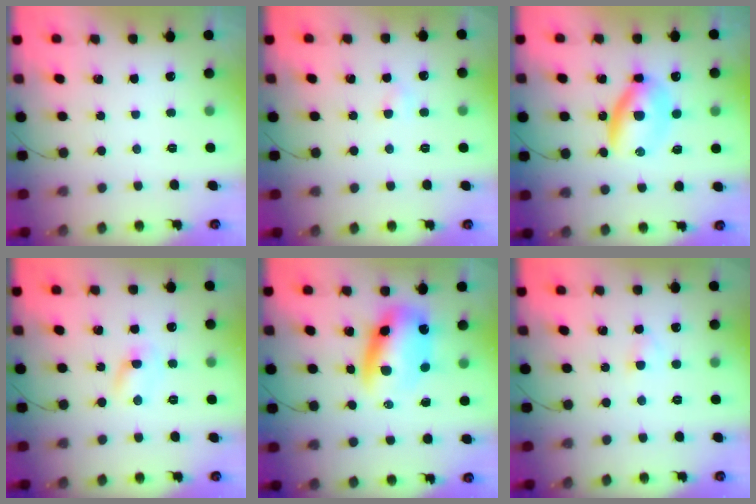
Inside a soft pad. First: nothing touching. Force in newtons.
{"total": 2.7, "press": 2.6, "slide": 0.9}
{"total": 7.4, "press": 7.3, "slide": 0.7}
{"total": 5.4, "press": 5.2, "slide": 1.4}
{"total": 9.8, "press": 9.5, "slide": 2.5}
{"total": 2.1, "press": 1.9, "slide": 0.9}